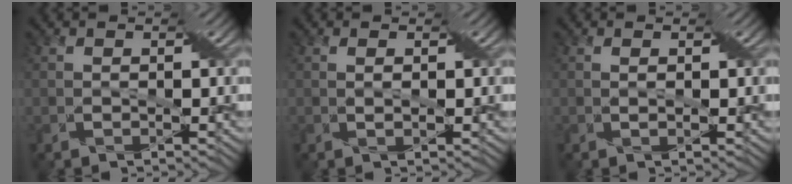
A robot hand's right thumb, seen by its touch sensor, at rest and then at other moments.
{"total": 1.5, "force": [0.3, 0.2, 1.4], "torque": [-0.019, 0.005, 0.011]}
{"total": 1.2, "force": [0.3, 0.1, 1.1], "torque": [-0.015, 0.005, 0.011]}